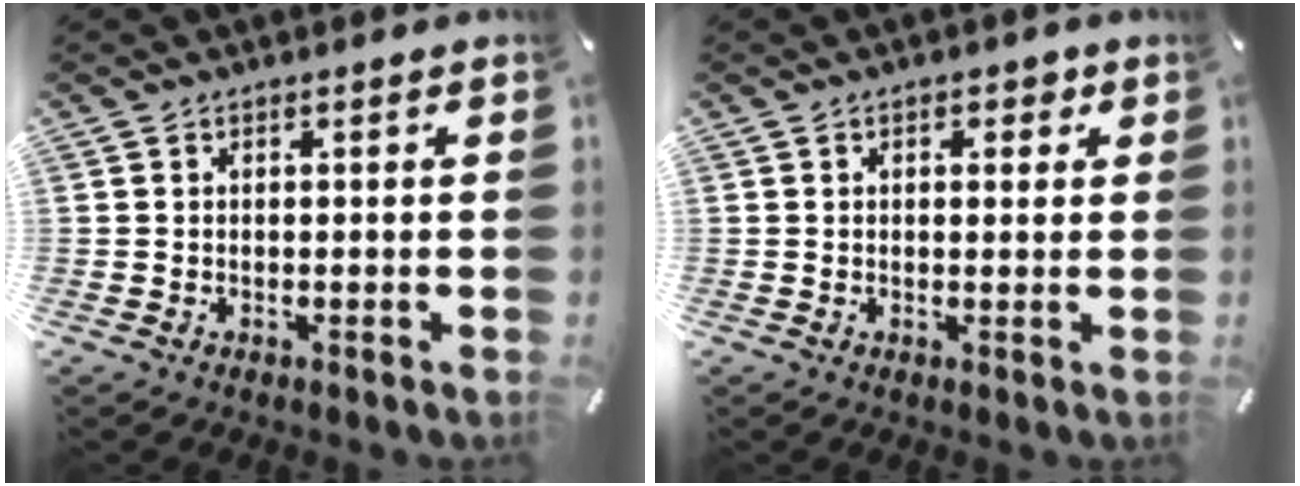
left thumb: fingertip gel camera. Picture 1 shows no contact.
{"total": 2.6, "force": [0.9, 1.7, 1.7], "torque": [-0.014, -0.001, 0.007]}